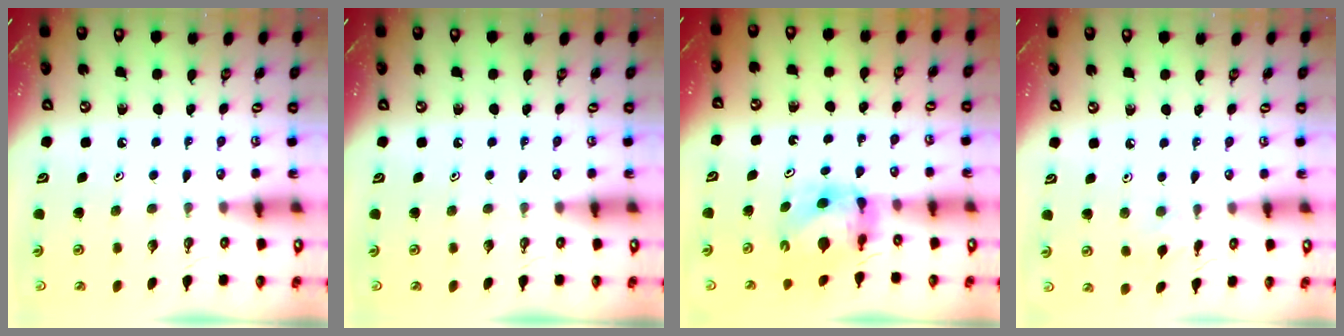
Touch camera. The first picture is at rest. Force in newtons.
{"total": 0.0}
{"total": 6.6, "press": 6.5, "slide": 0.8}
{"total": 1.8, "press": 1.7, "slide": 0.5}